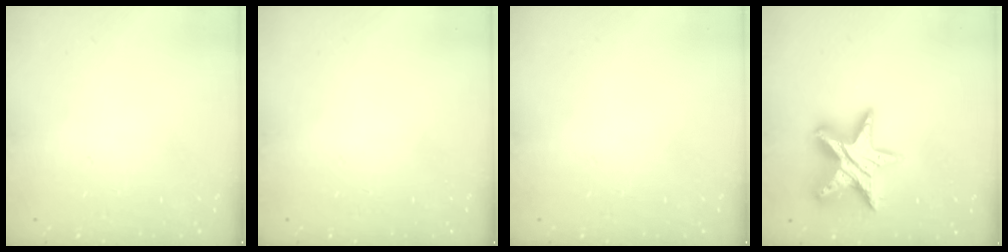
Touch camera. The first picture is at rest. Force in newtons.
{"total": 0.0}
{"total": 0.0}
{"total": 16.5, "press": 16.4, "slide": 1.1}